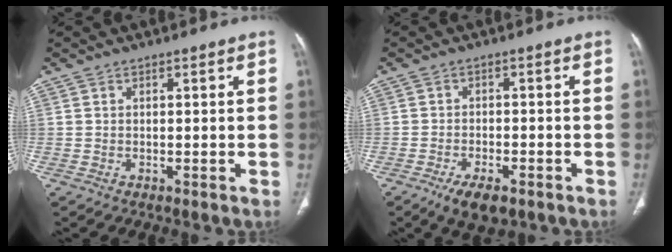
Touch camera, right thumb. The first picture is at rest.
{"total": 6.6, "force": [-4.2, 2.8, 4.3], "torque": [-0.067, 0.005, -0.064]}